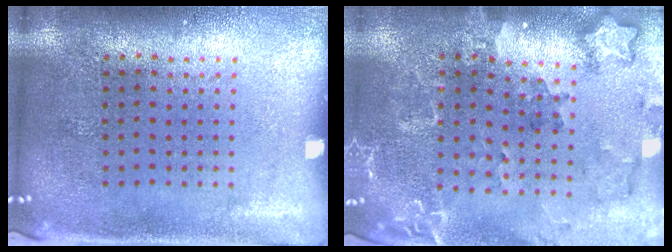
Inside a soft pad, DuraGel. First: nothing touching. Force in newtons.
{"total": 1.8, "press": 1.7, "slide": 0.4}